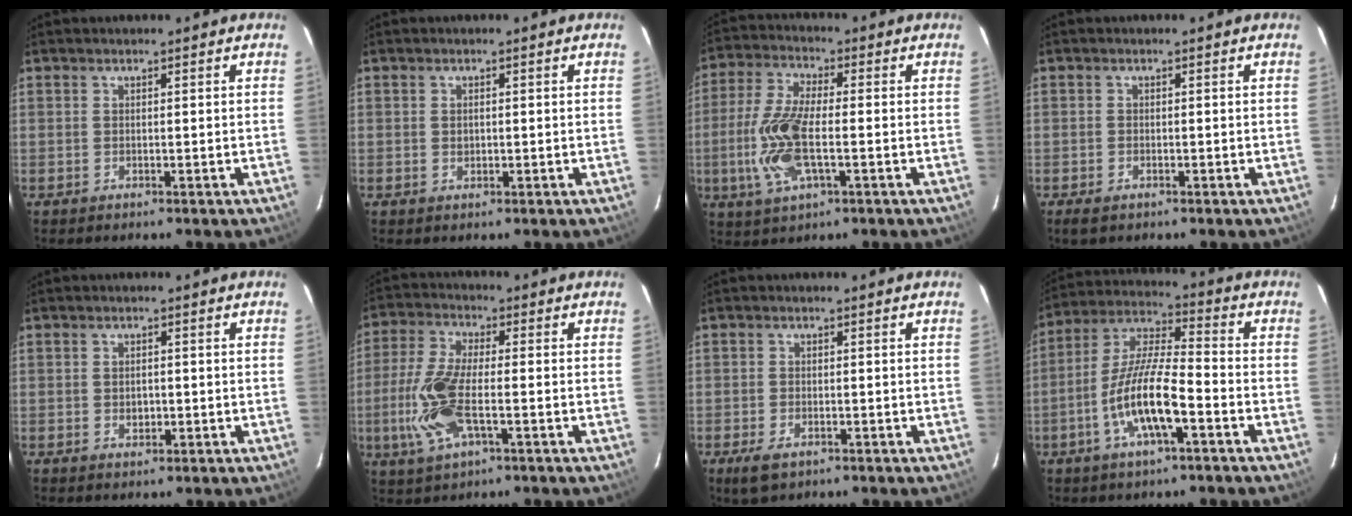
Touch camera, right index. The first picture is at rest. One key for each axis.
{"total": 1.2, "fx": 0.0, "fy": 1.0, "fz": 0.8, "tx": -0.013, "ty": 0.003, "tz": 0.000}
{"total": 12.4, "fx": -2.6, "fy": 4.2, "fz": 11.4, "tx": -0.248, "ty": -0.004, "tz": -0.054}
{"total": 2.0, "fx": -1.3, "fy": 1.1, "fz": 1.1, "tx": -0.020, "ty": -0.005, "tz": -0.024}
{"total": 2.1, "fx": -0.4, "fy": 1.6, "fz": 1.4, "tx": -0.023, "ty": 0.003, "tz": -0.005}
{"total": 12.3, "fx": -3.1, "fy": 4.3, "fz": 11.0, "tx": -0.248, "ty": -0.005, "tz": -0.063}
{"total": 4.1, "fx": -2.3, "fy": 2.1, "fz": 2.6, "tx": -0.061, "ty": -0.010, "tz": -0.040}
{"total": 13.0, "fx": -5.2, "fy": 2.9, "fz": 11.5, "tx": -0.235, "ty": -0.001, "tz": -0.102}